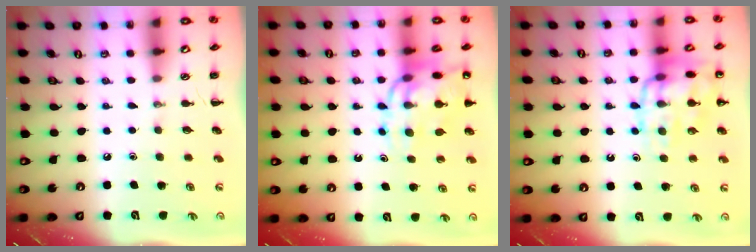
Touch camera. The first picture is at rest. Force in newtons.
{"total": 14.5, "press": 14.1, "slide": 3.4}
{"total": 16.2, "press": 16.1, "slide": 1.6}